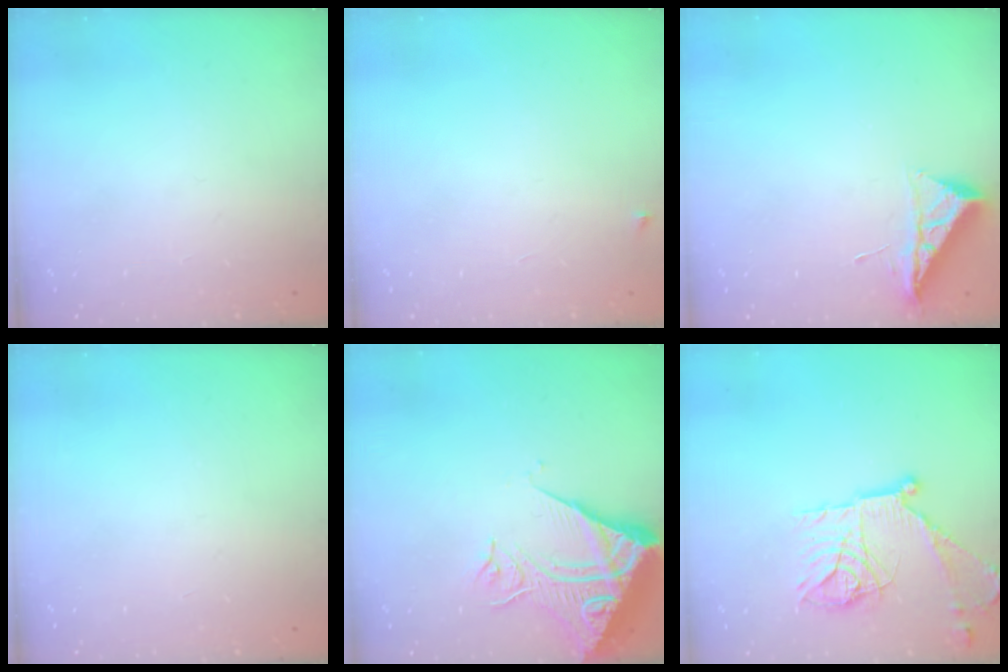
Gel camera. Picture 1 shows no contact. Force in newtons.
{"total": 2.3, "press": 2.3, "slide": 0.3}
{"total": 6.8, "press": 6.7, "slide": 0.7}
{"total": 0.0}
{"total": 11.1, "press": 11.0, "slide": 1.3}
{"total": 18.2, "press": 18.2, "slide": 1.2}